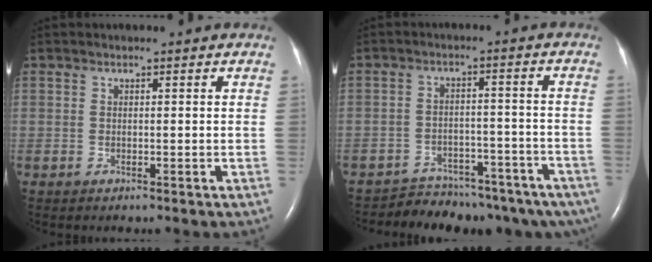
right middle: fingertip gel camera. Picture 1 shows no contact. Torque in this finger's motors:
{"motor_torque": [1.07, -1.07, 0.12, 0.03]}